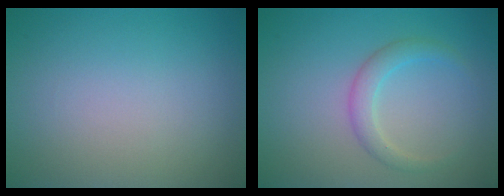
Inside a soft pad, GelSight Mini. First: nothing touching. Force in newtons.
{"total": 2.1, "press": 2.1, "slide": 0.1}